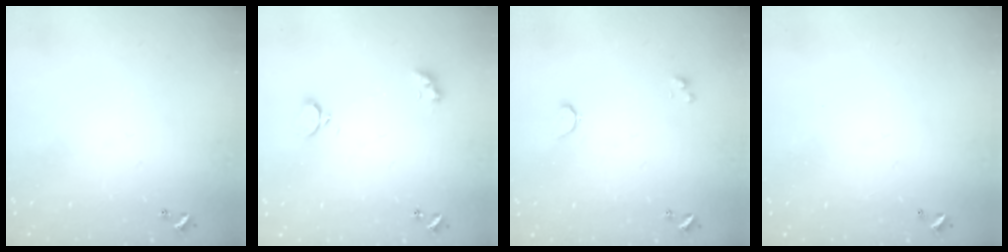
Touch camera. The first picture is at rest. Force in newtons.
{"total": 2.9, "press": 2.9, "slide": 0.6}
{"total": 0.8, "press": 0.7, "slide": 0.4}
{"total": 2.7, "press": 2.7, "slide": 0.1}